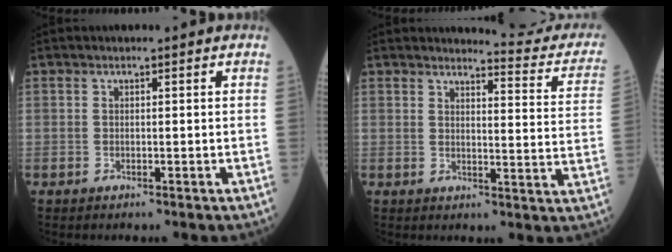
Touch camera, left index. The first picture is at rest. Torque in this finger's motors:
{"motor_torque": [1.08, -1.06, 0.18, 0.00]}